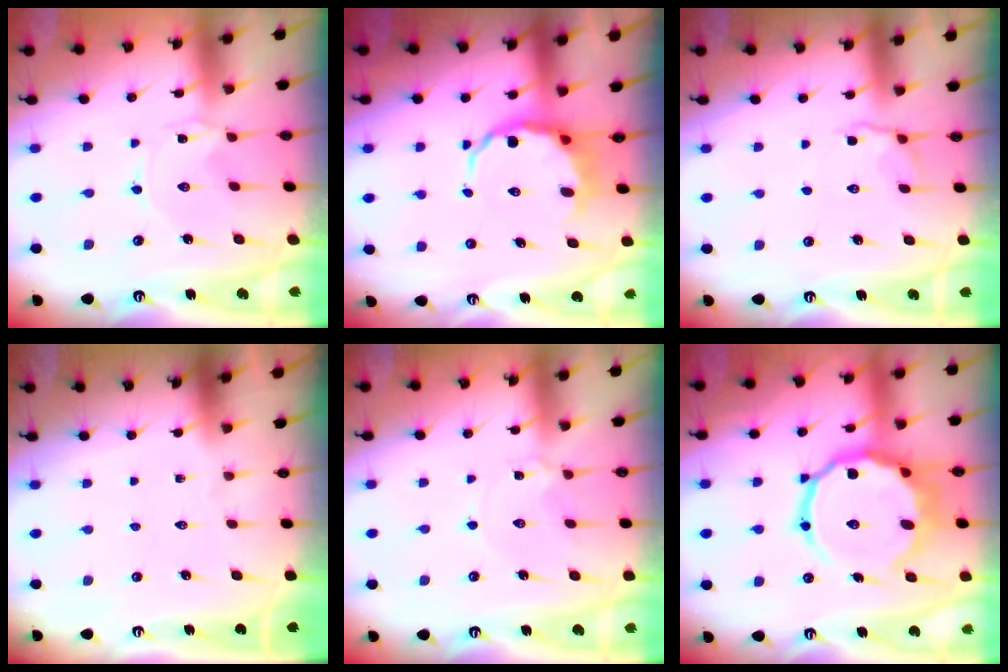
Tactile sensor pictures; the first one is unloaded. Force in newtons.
{"total": 7.2, "press": 6.9, "slide": 2.2}
{"total": 4.8, "press": 4.4, "slide": 2.1}
{"total": 0.0}
{"total": 1.7, "press": 1.7, "slide": 0.2}
{"total": 18.3, "press": 18.2, "slide": 2.0}